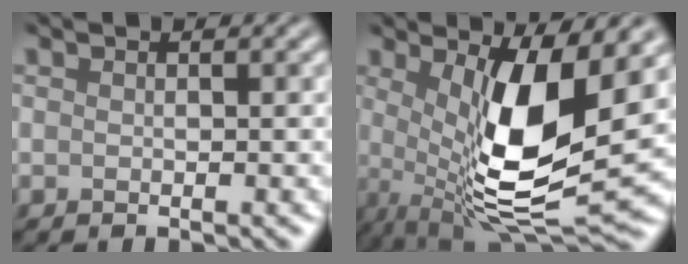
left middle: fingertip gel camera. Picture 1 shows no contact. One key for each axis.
{"total": 10.9, "fx": 0.9, "fy": 3.3, "fz": 10.4, "tx": -0.182, "ty": -0.024, "tz": 0.020}